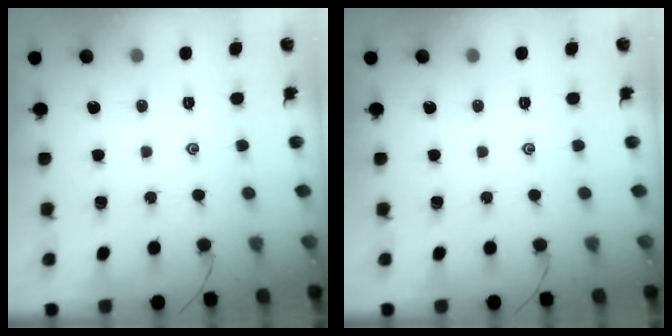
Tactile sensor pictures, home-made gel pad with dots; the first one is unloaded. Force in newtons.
{"total": 0.0}